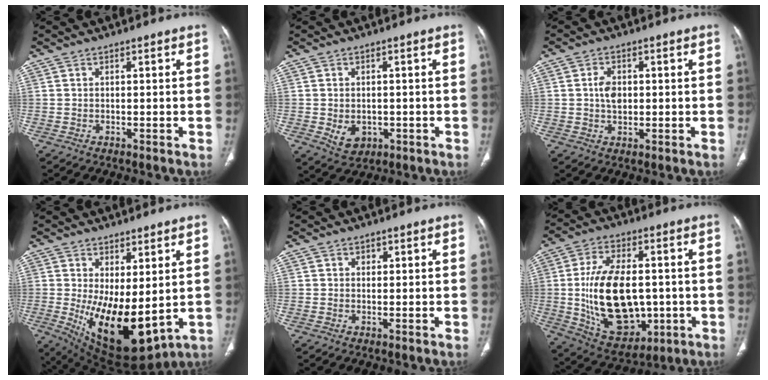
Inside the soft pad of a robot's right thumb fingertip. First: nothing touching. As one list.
[{"total": 4.8, "force": [-1.0, 3.6, 2.9], "torque": [-0.038, 0.000, -0.001]}, {"total": 3.8, "force": [0.3, 2.6, 2.7], "torque": [-0.043, 0.004, 0.004]}, {"total": 15.3, "force": [-0.6, 7.1, 13.6], "torque": [-0.217, -0.031, 0.017]}, {"total": 0.8, "force": [0.3, 0.7, 0.2], "torque": [0.006, 0.000, 0.004]}, {"total": 20.2, "force": [-1.0, 12.1, 16.2], "torque": [-0.266, -0.004, 0.006]}]